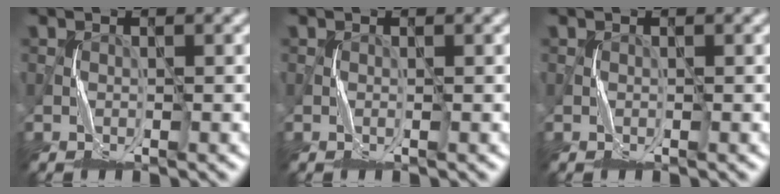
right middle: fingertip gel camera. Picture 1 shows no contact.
{"total": 0.0}
{"total": 0.0}